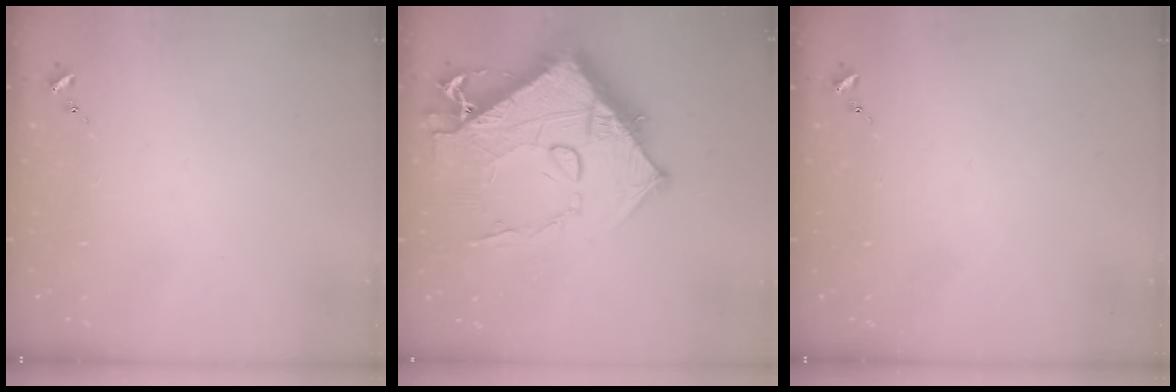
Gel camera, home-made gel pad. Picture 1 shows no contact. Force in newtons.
{"total": 19.8, "press": 19.7, "slide": 2.0}
{"total": 0.0}